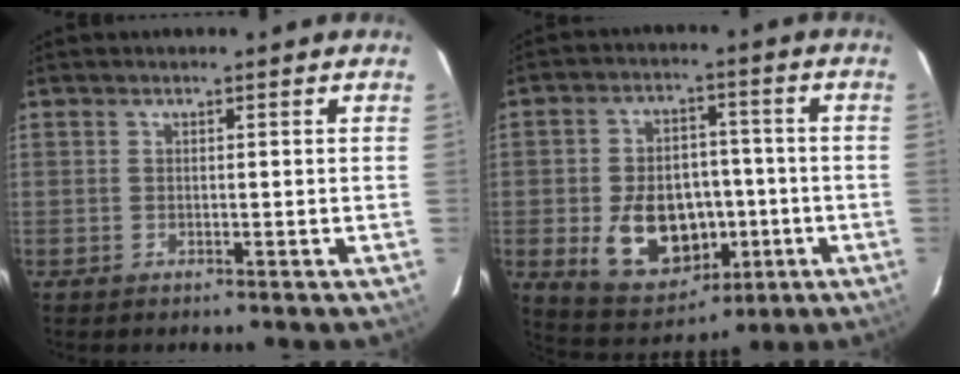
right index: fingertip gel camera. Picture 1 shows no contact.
{"total": 14.8, "force": [-3.5, 10.8, 9.6], "torque": [-0.196, 0.007, -0.029]}